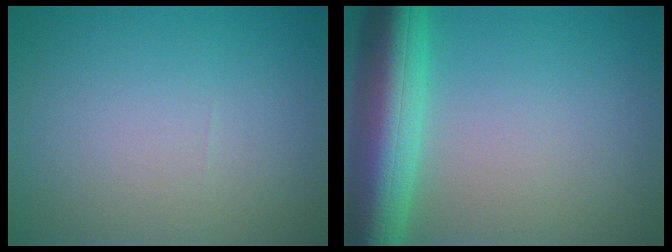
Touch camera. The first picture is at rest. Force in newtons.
{"total": 9.2, "press": 9.2, "slide": 0.4}